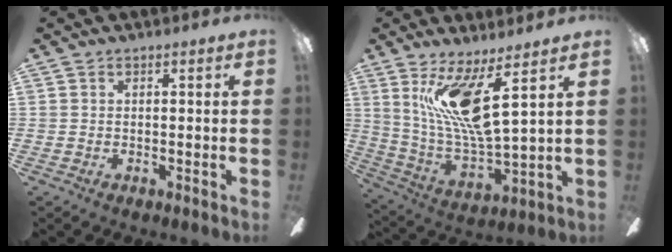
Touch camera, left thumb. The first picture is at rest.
{"total": 15.4, "force": [7.9, 3.6, 12.7], "torque": [-0.269, -0.039, 0.131]}